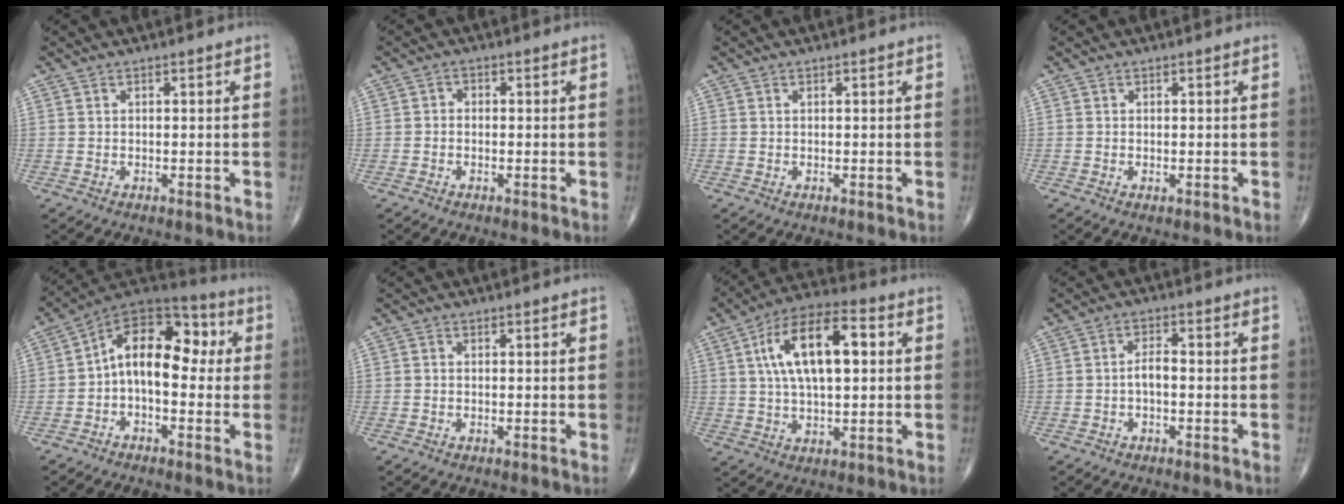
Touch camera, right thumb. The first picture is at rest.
{"total": 1.3, "force": [-0.4, 1.1, 0.7], "torque": [-0.002, 0.005, -0.013]}
{"total": 0.0}
{"total": 0.5, "force": [-0.1, 0.3, 0.4], "torque": [-0.008, -0.002, -0.003]}
{"total": 14.1, "force": [0.3, 8.4, 11.4], "torque": [-0.139, 0.052, -0.012]}
{"total": 0.5, "force": [-0.1, 0.4, 0.2], "torque": [-0.003, 0.001, -0.006]}
{"total": 16.0, "force": [3.4, 7.1, 13.9], "torque": [-0.236, 0.019, 0.052]}
{"total": 2.8, "force": [-0.7, 1.3, 2.4], "torque": [-0.041, 0.014, -0.015]}